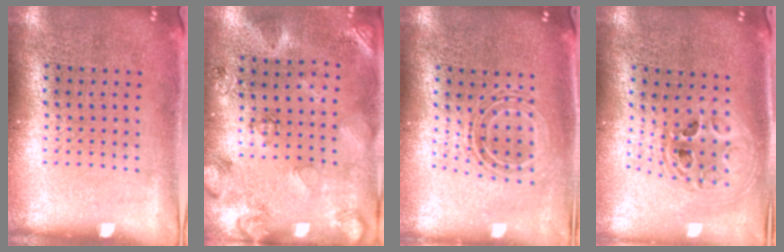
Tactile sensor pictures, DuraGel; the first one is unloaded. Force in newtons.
{"total": 2.6, "press": 1.7, "slide": 1.9}
{"total": 0.9, "press": 0.8, "slide": 0.3}
{"total": 2.3, "press": 1.8, "slide": 1.4}